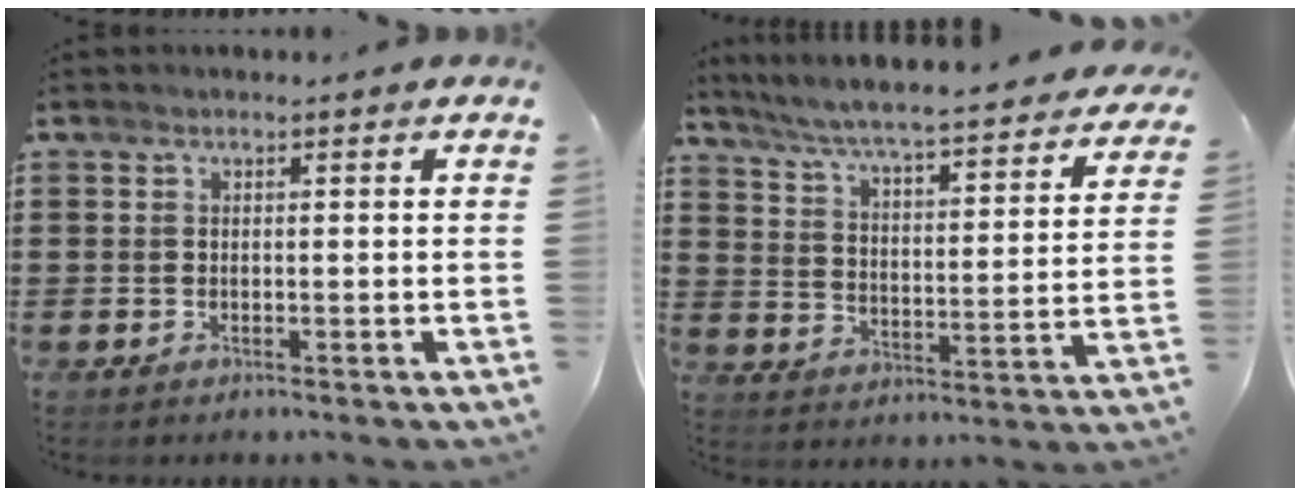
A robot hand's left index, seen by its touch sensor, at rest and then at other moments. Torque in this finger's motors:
{"motor_torque": [2.14, 0.00, 0.50, 0.21]}